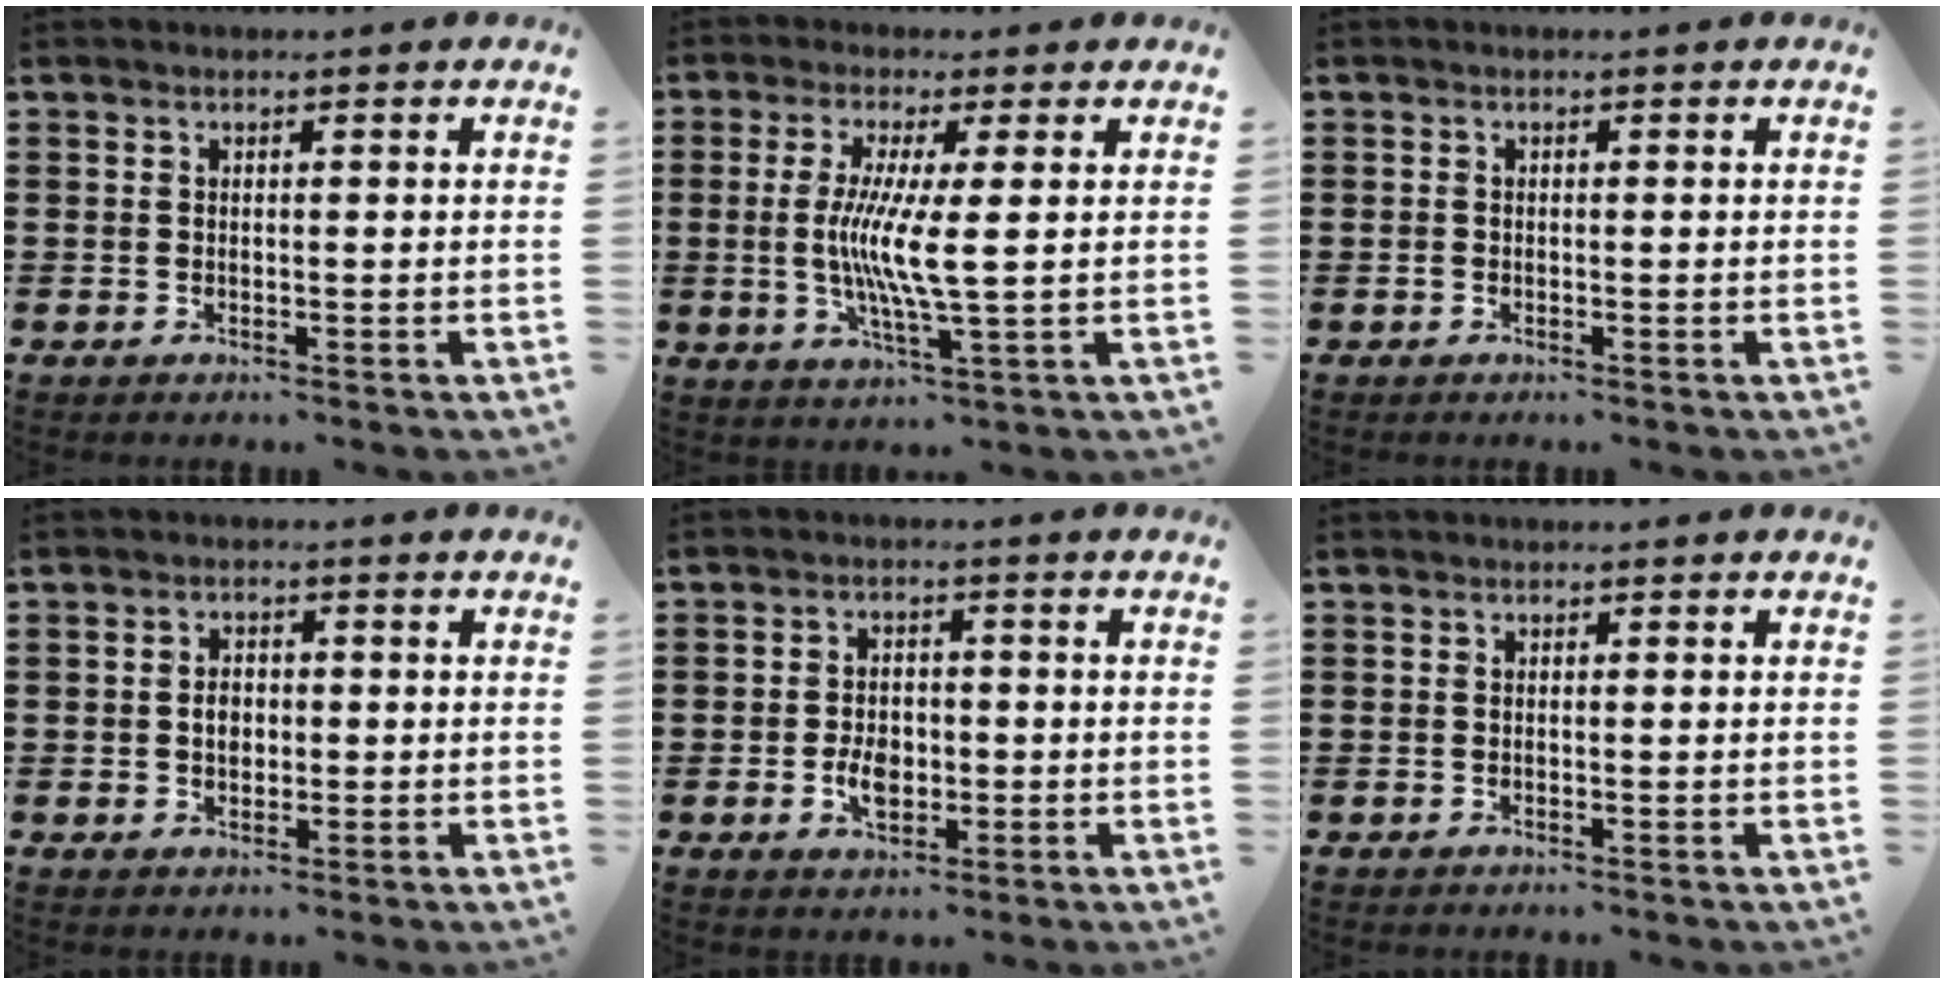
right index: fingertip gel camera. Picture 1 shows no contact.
{"total": 7.1, "force": [0.6, -0.1, 7.1], "torque": [-0.139, -0.010, 0.005]}
{"total": 0.5, "force": [-0.3, 0.3, 0.3], "torque": [-0.007, 0.000, -0.006]}
{"total": 2.7, "force": [-0.2, 1.8, 2.0], "torque": [-0.033, 0.003, -0.007]}
{"total": 4.5, "force": [-1.1, 3.0, 3.1], "torque": [-0.075, 0.000, -0.024]}
{"total": 0.0}